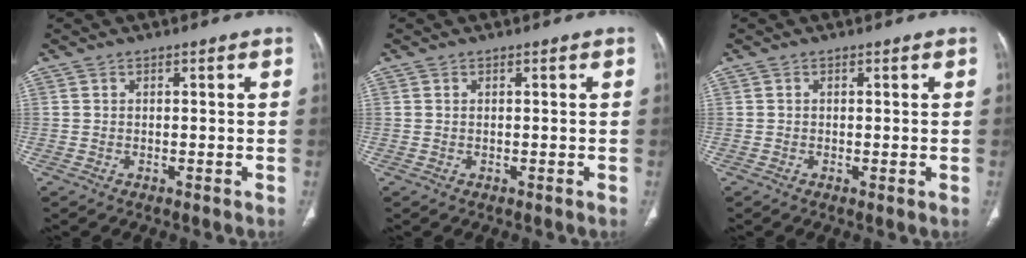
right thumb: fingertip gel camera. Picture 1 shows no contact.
{"total": 0.0}
{"total": 0.6, "force": [-0.1, 0.1, 0.5], "torque": [-0.013, -0.004, -0.001]}